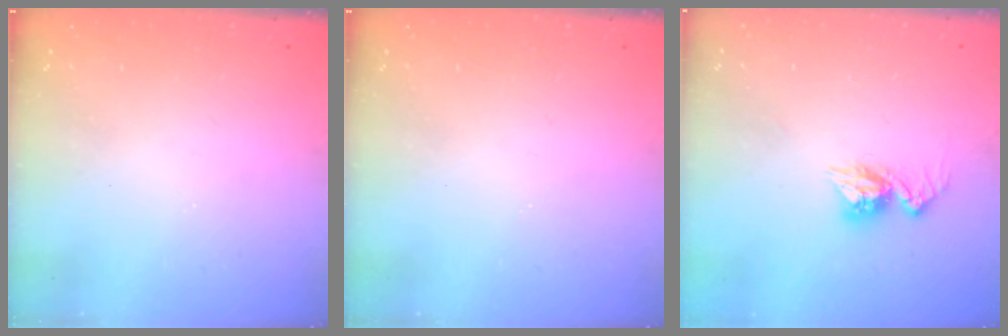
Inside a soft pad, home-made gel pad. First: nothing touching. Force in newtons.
{"total": 0.0}
{"total": 9.1, "press": 9.0, "slide": 0.8}